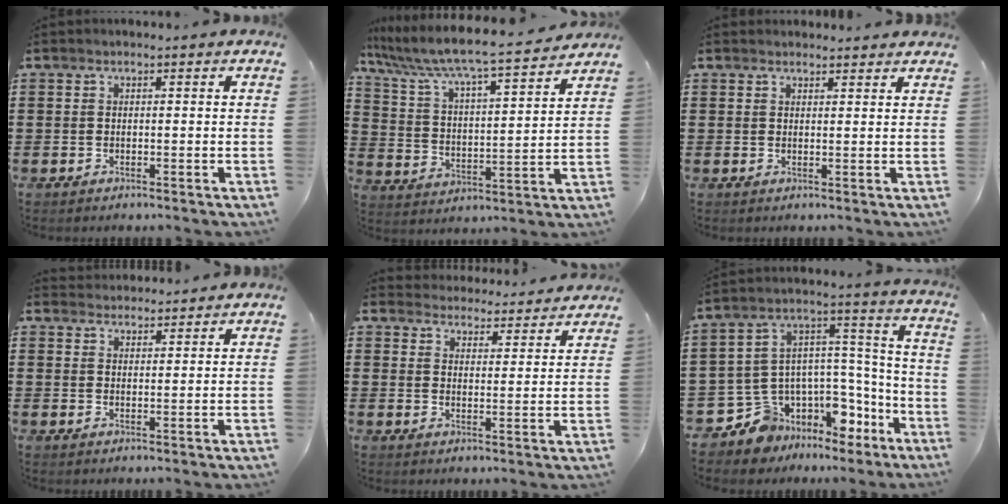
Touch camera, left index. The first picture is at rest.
{"total": 6.6, "force": [6.0, 0.1, 2.7], "torque": [-0.083, -0.046, 0.092]}
{"total": 1.5, "force": [1.5, 0.2, 0.0], "torque": [-0.003, 0.002, 0.030]}
{"total": 2.5, "force": [2.5, 0.2, -0.5], "torque": [0.003, -0.004, 0.049]}
{"total": 4.3, "force": [4.3, 0.2, -0.3], "torque": [-0.012, -0.026, 0.077]}
{"total": 9.2, "force": [-7.4, 5.3, 1.2], "torque": [-0.043, -0.007, -0.134]}